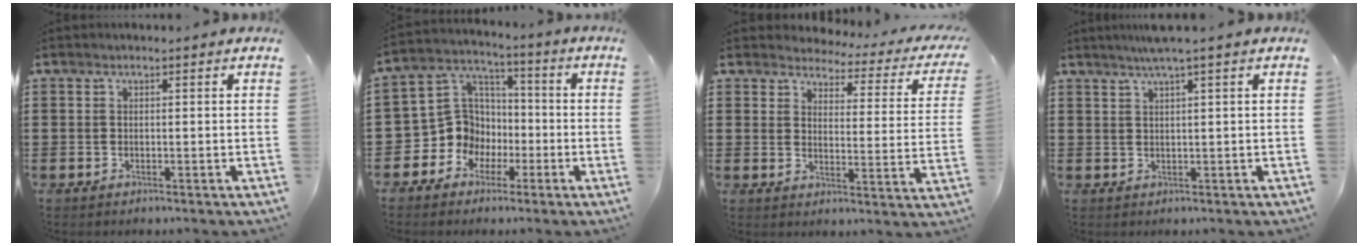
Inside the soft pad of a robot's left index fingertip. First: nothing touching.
{"total": 9.6, "force": [-2.6, 8.9, 2.7], "torque": [-0.105, 0.004, -0.049]}
{"total": 2.8, "force": [2.7, 0.5, 0.4], "torque": [-0.031, -0.022, 0.041]}
{"total": 2.7, "force": [1.8, -0.5, 1.9], "torque": [-0.039, 0.000, 0.033]}